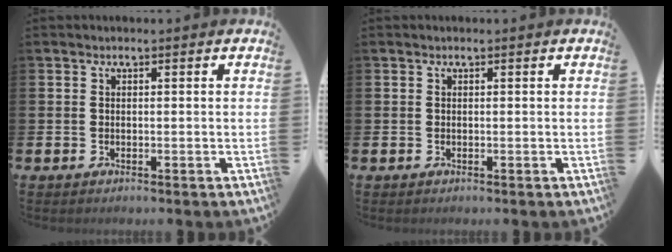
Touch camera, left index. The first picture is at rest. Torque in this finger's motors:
{"motor_torque": [0.06, -0.21, 0.03, 0.00]}